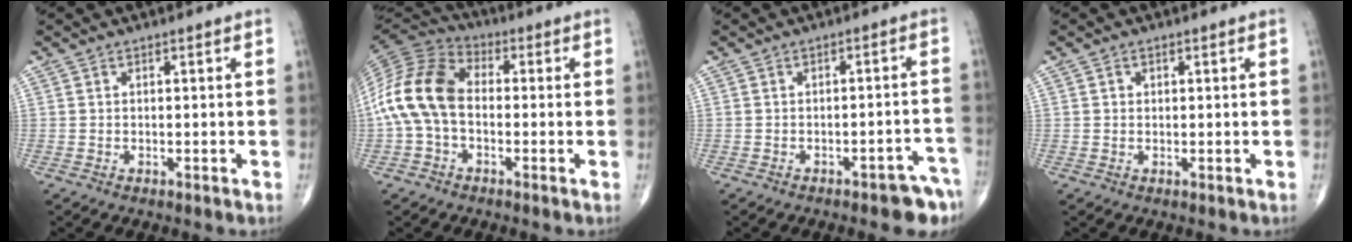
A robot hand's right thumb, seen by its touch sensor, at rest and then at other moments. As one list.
[{"total": 14.1, "force": [-1.1, 9.3, 10.5], "torque": [-0.214, 0.035, -0.033]}, {"total": 7.4, "force": [-5.2, 2.7, 4.4], "torque": [-0.035, 0.034, -0.063]}, {"total": 1.0, "force": [0.3, 0.8, 0.5], "torque": [-0.002, 0.001, 0.003]}]